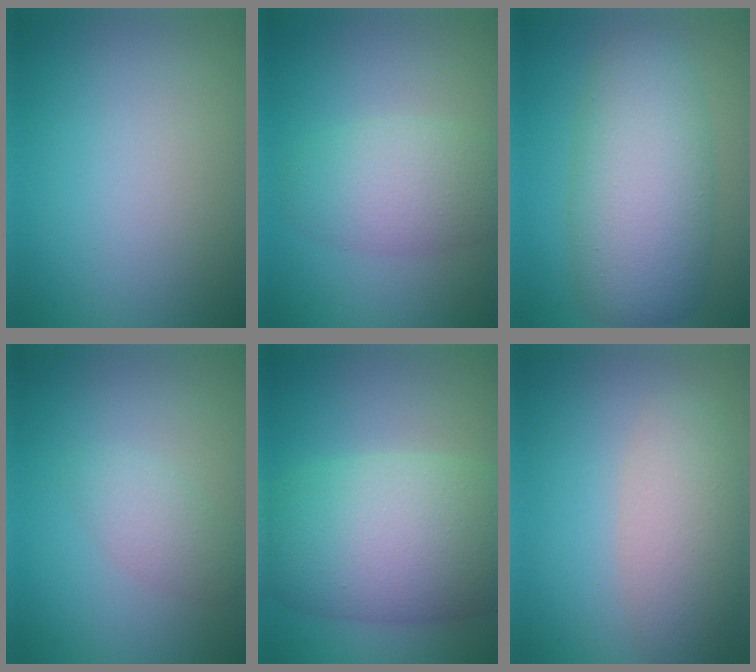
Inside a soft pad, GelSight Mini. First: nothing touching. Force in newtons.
{"total": 4.2, "press": 4.2, "slide": 0.1}
{"total": 7.9, "press": 7.9, "slide": 0.0}
{"total": 1.8, "press": 1.8, "slide": 0.1}
{"total": 10.3, "press": 10.3, "slide": 0.4}
{"total": 4.3, "press": 4.3, "slide": 0.3}